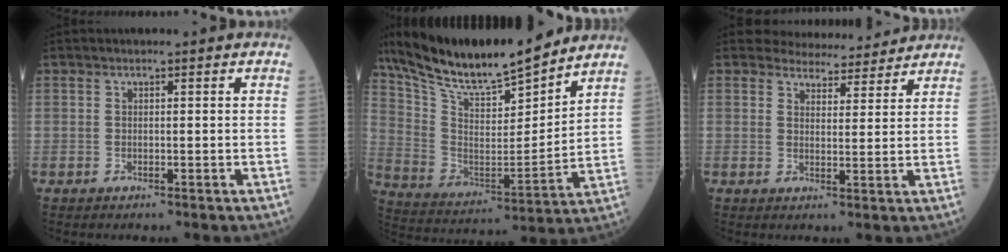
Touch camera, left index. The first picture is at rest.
{"total": 20.7, "force": [17.9, 2.7, 10.1], "torque": [-0.188, -0.001, 0.312]}
{"total": 7.0, "force": [6.7, 2.0, 0.4], "torque": [-0.001, 0.001, 0.082]}